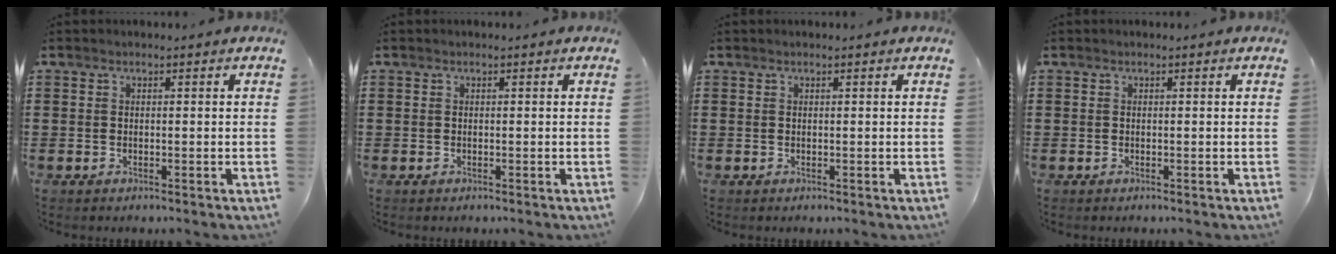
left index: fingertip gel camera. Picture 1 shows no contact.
{"total": 0.0}
{"total": 0.0}
{"total": 0.0}